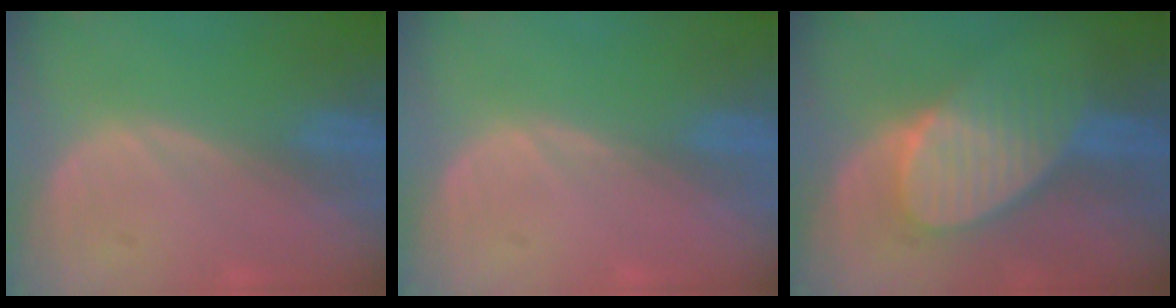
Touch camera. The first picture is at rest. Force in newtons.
{"total": 0.6, "press": 0.4, "slide": 0.4}
{"total": 7.8, "press": 7.4, "slide": 2.4}